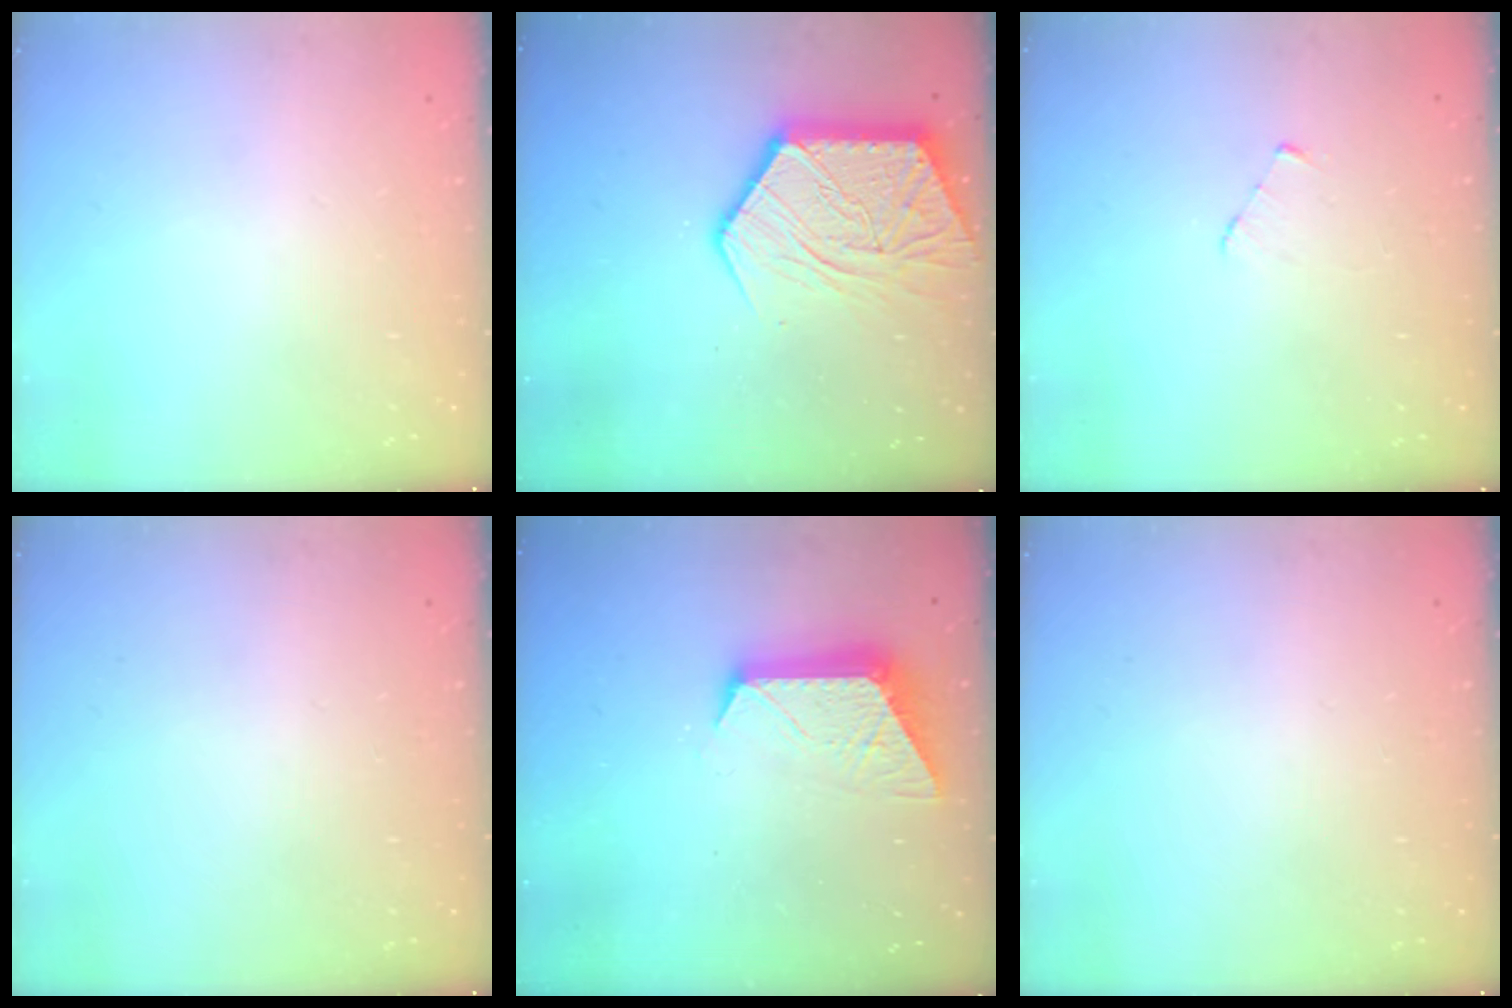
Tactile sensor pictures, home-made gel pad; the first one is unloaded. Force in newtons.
{"total": 16.7, "press": 16.7, "slide": 1.3}
{"total": 2.7, "press": 2.7, "slide": 0.3}
{"total": 0.0}
{"total": 11.0, "press": 10.9, "slide": 1.0}
{"total": 0.0}